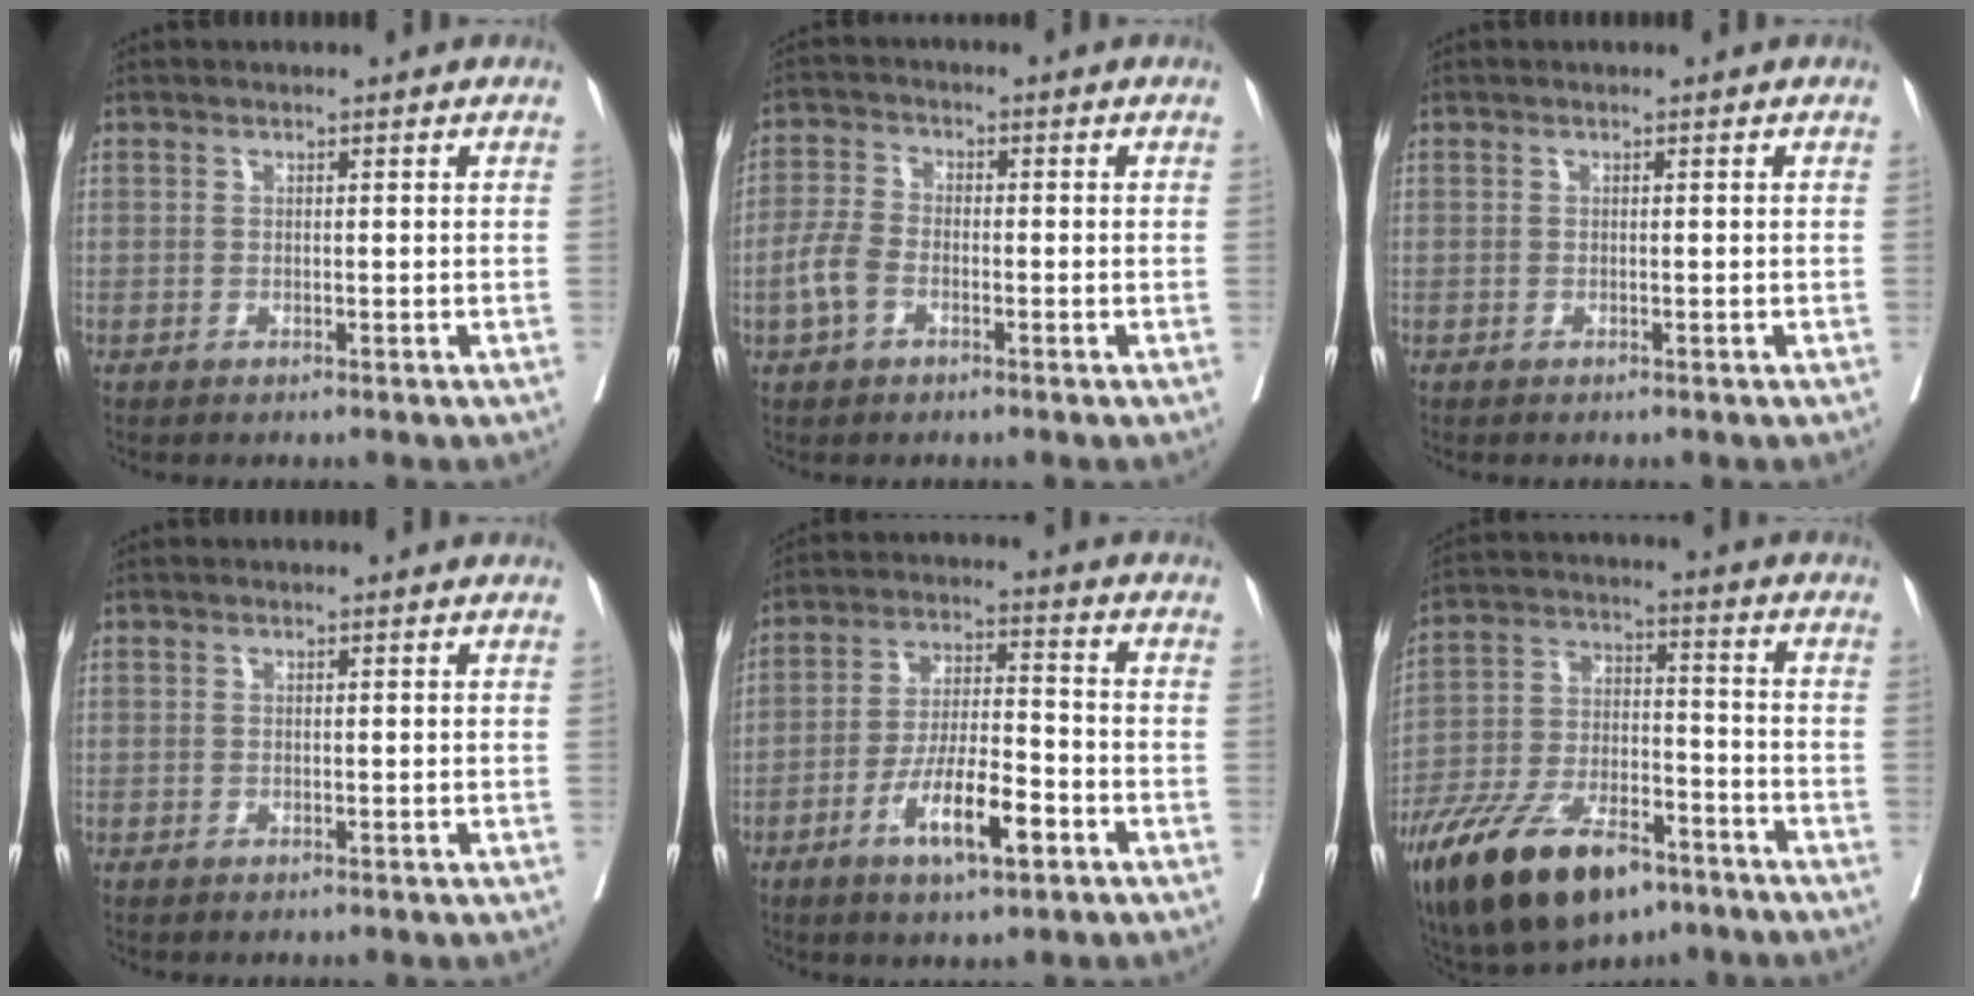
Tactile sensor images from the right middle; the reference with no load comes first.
{"total": 4.4, "force": [-1.8, 2.6, 3.2], "torque": [-0.081, 0.006, -0.040]}
{"total": 0.0}
{"total": 0.0}
{"total": 9.9, "force": [-4.8, 2.2, 8.4], "torque": [-0.155, -0.002, -0.084]}
{"total": 18.2, "force": [-12.3, 6.9, 11.6], "torque": [-0.235, -0.012, -0.220]}